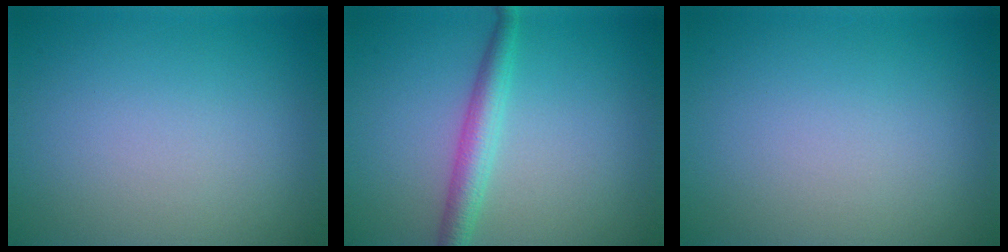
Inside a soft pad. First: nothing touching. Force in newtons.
{"total": 2.9, "press": 2.9, "slide": 0.1}
{"total": 0.0}